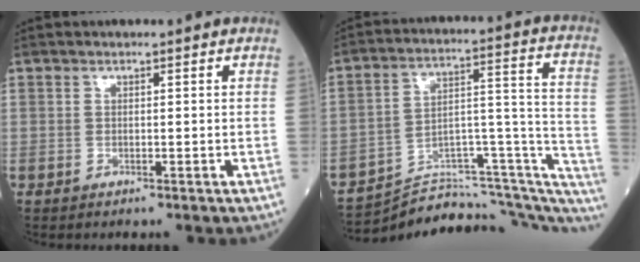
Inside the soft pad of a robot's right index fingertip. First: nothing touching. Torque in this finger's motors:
{"motor_torque": [-0.14, -0.12, -0.08, -0.04]}